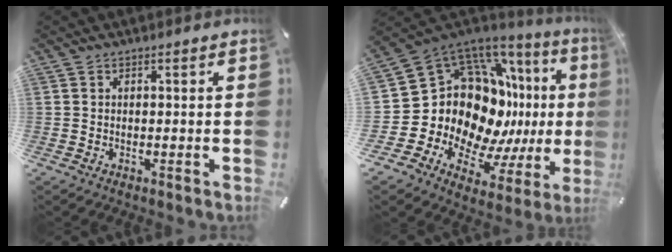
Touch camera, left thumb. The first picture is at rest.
{"total": 19.9, "force": [2.2, 15.5, 12.3], "torque": [-0.194, -0.091, 0.094]}